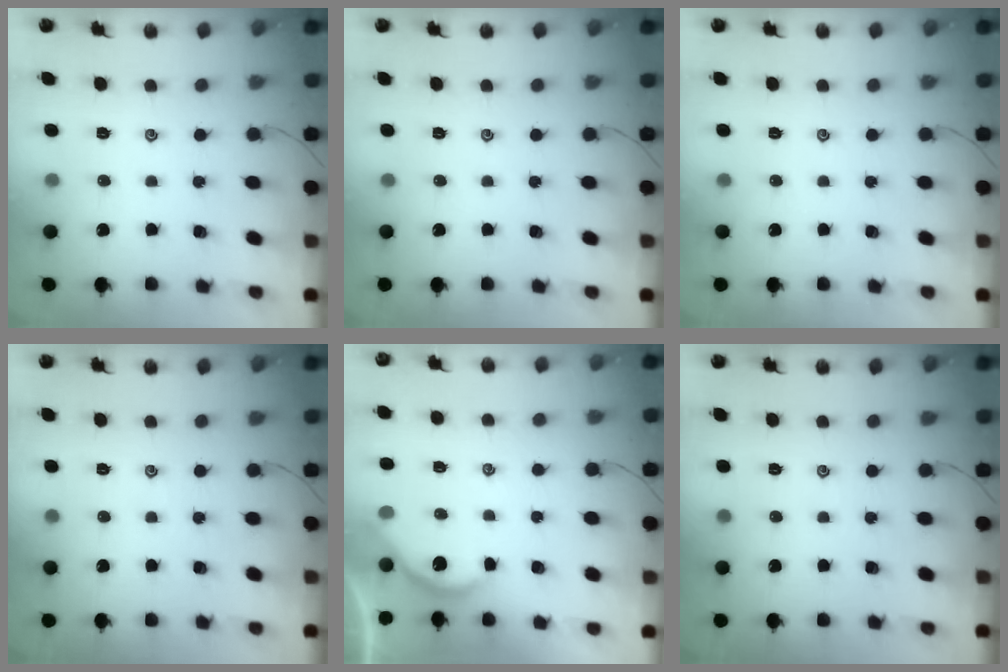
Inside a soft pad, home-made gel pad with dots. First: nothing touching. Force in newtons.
{"total": 0.0}
{"total": 0.0}
{"total": 0.0}
{"total": 3.3, "press": 3.3, "slide": 0.4}
{"total": 0.0}